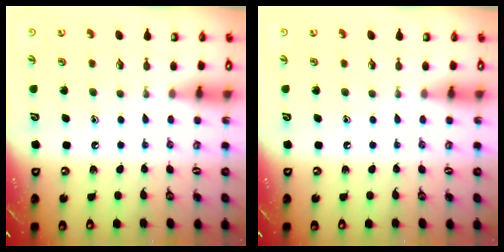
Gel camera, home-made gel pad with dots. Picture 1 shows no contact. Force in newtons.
{"total": 0.0}